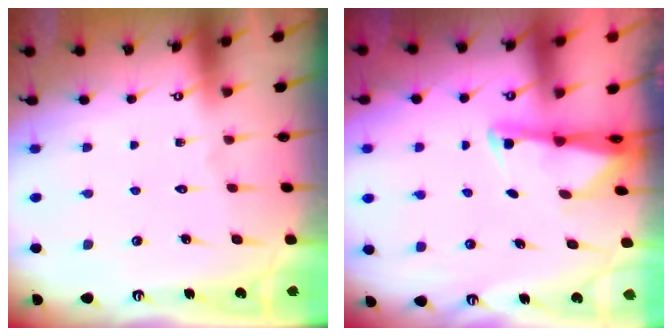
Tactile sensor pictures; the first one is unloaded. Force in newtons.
{"total": 2.1, "press": 2.1, "slide": 0.4}